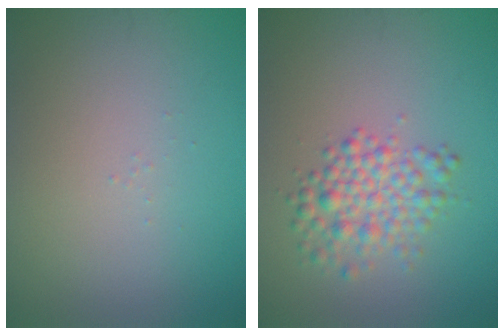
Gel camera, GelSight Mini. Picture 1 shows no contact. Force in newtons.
{"total": 3.7, "press": 3.7, "slide": 0.1}